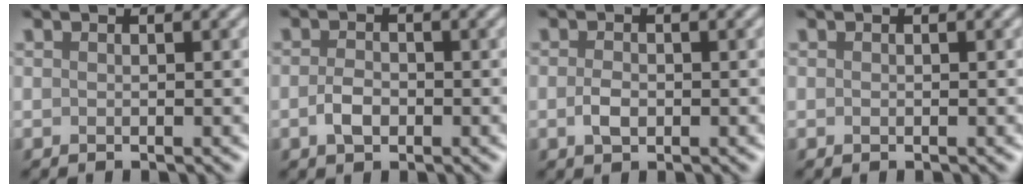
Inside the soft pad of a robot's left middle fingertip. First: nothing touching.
{"total": 2.0, "force": [-0.6, 1.3, 1.5], "torque": [-0.031, 0.000, -0.014]}
{"total": 1.6, "force": [-0.3, 1.0, 1.2], "torque": [-0.025, 0.000, -0.008]}
{"total": 0.0}